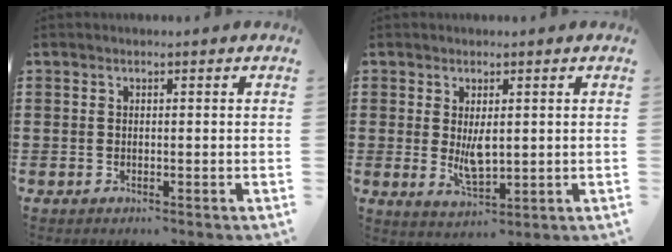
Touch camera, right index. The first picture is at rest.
{"total": 3.9, "force": [0.3, 1.7, 3.4], "torque": [-0.051, -0.005, 0.003]}